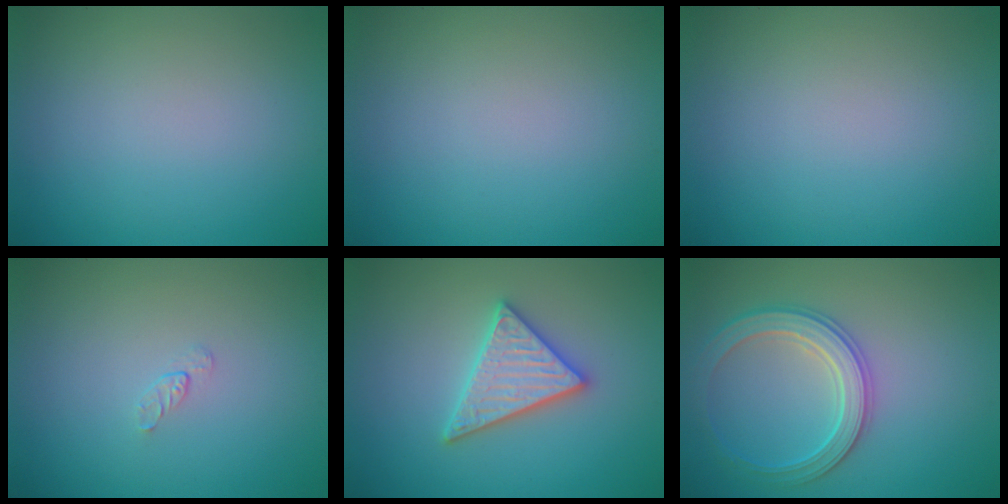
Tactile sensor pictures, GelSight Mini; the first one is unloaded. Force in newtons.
{"total": 0.0}
{"total": 0.0}
{"total": 0.5, "press": 0.3, "slide": 0.4}
{"total": 4.4, "press": 4.4, "slide": 0.4}
{"total": 3.7, "press": 3.6, "slide": 0.6}